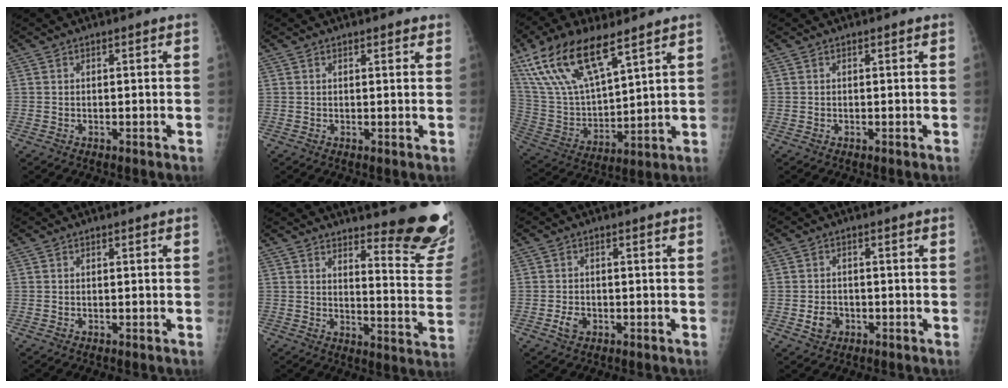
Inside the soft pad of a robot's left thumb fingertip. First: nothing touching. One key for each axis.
{"total": 1.4, "fx": 1.2, "fy": 0.5, "fz": 0.5, "tx": -0.001, "ty": -0.002, "tz": 0.014}
{"total": 18.5, "fx": 11.4, "fy": 6.8, "fz": 12.8, "tx": -0.238, "ty": -0.035, "tz": 0.231}
{"total": 0.0}
{"total": 0.0}
{"total": 17.1, "fx": 13.6, "fy": 3.3, "fz": 9.8, "tx": -0.091, "ty": -0.132, "tz": 0.166}
{"total": 2.4, "fx": -0.9, "fy": 1.8, "fz": 1.4, "tx": -0.022, "ty": 0.002, "tz": -0.014}
{"total": 3.2, "fx": -1.2, "fy": 2.6, "fz": 1.5, "tx": -0.017, "ty": 0.004, "tz": -0.017}